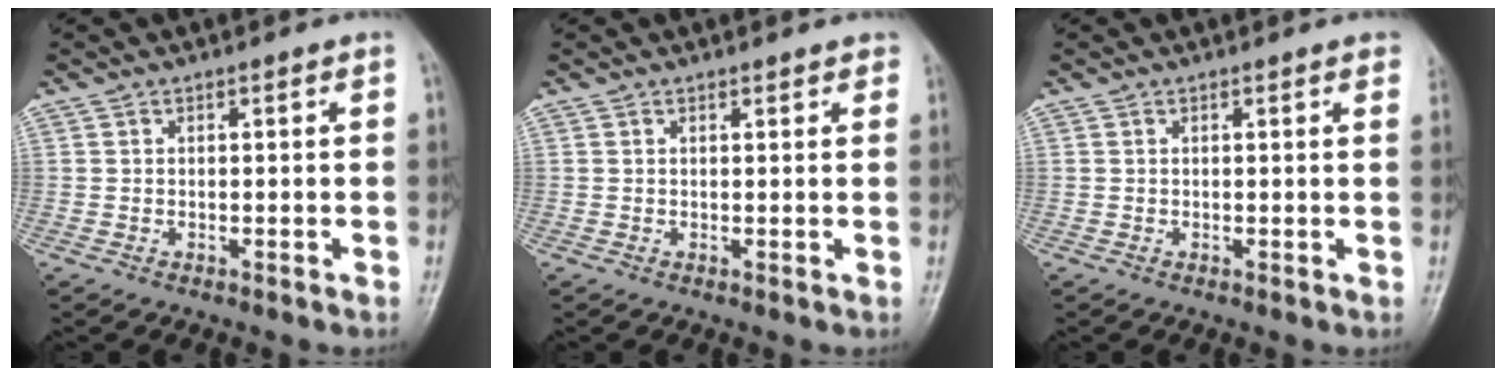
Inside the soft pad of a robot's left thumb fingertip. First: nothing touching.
{"total": 1.6, "force": [1.3, 0.6, 0.7], "torque": [0.000, -0.002, 0.012]}
{"total": 2.6, "force": [1.9, 0.5, 1.7], "torque": [-0.013, 0.002, 0.014]}